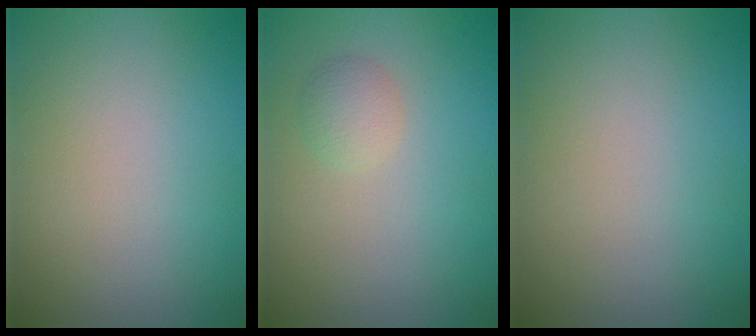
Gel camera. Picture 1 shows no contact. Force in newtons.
{"total": 1.6, "press": 1.6, "slide": 0.1}
{"total": 0.0}